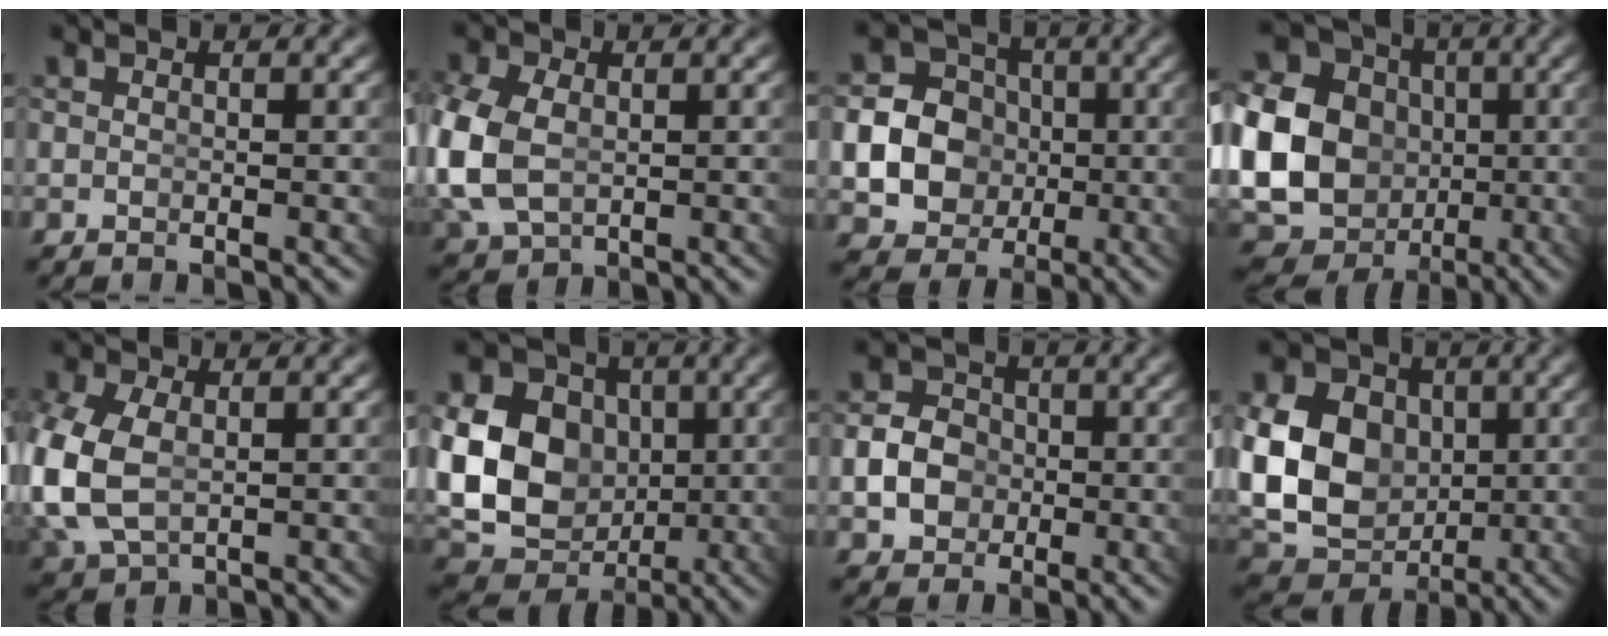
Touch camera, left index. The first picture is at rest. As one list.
[{"total": 6.5, "force": [-0.5, 5.3, 3.8], "torque": [-0.118, -0.029, 0.009]}, {"total": 16.6, "force": [-1.7, 15.6, 5.6], "torque": [-0.159, -0.064, -0.029]}, {"total": 21.2, "force": [-1.4, 18.9, 9.7], "torque": [-0.215, -0.058, -0.029]}, {"total": 7.3, "force": [-0.4, 5.8, 4.4], "torque": [-0.143, -0.031, 0.012]}, {"total": 15.6, "force": [0.2, 12.9, 8.7], "torque": [-0.164, -0.036, 0.007]}, {"total": 5.7, "force": [-1.0, 5.1, 2.3], "torque": [-0.044, -0.012, -0.019]}, {"total": 13.0, "force": [0.2, 10.6, 7.4], "torque": [-0.144, -0.028, 0.007]}]